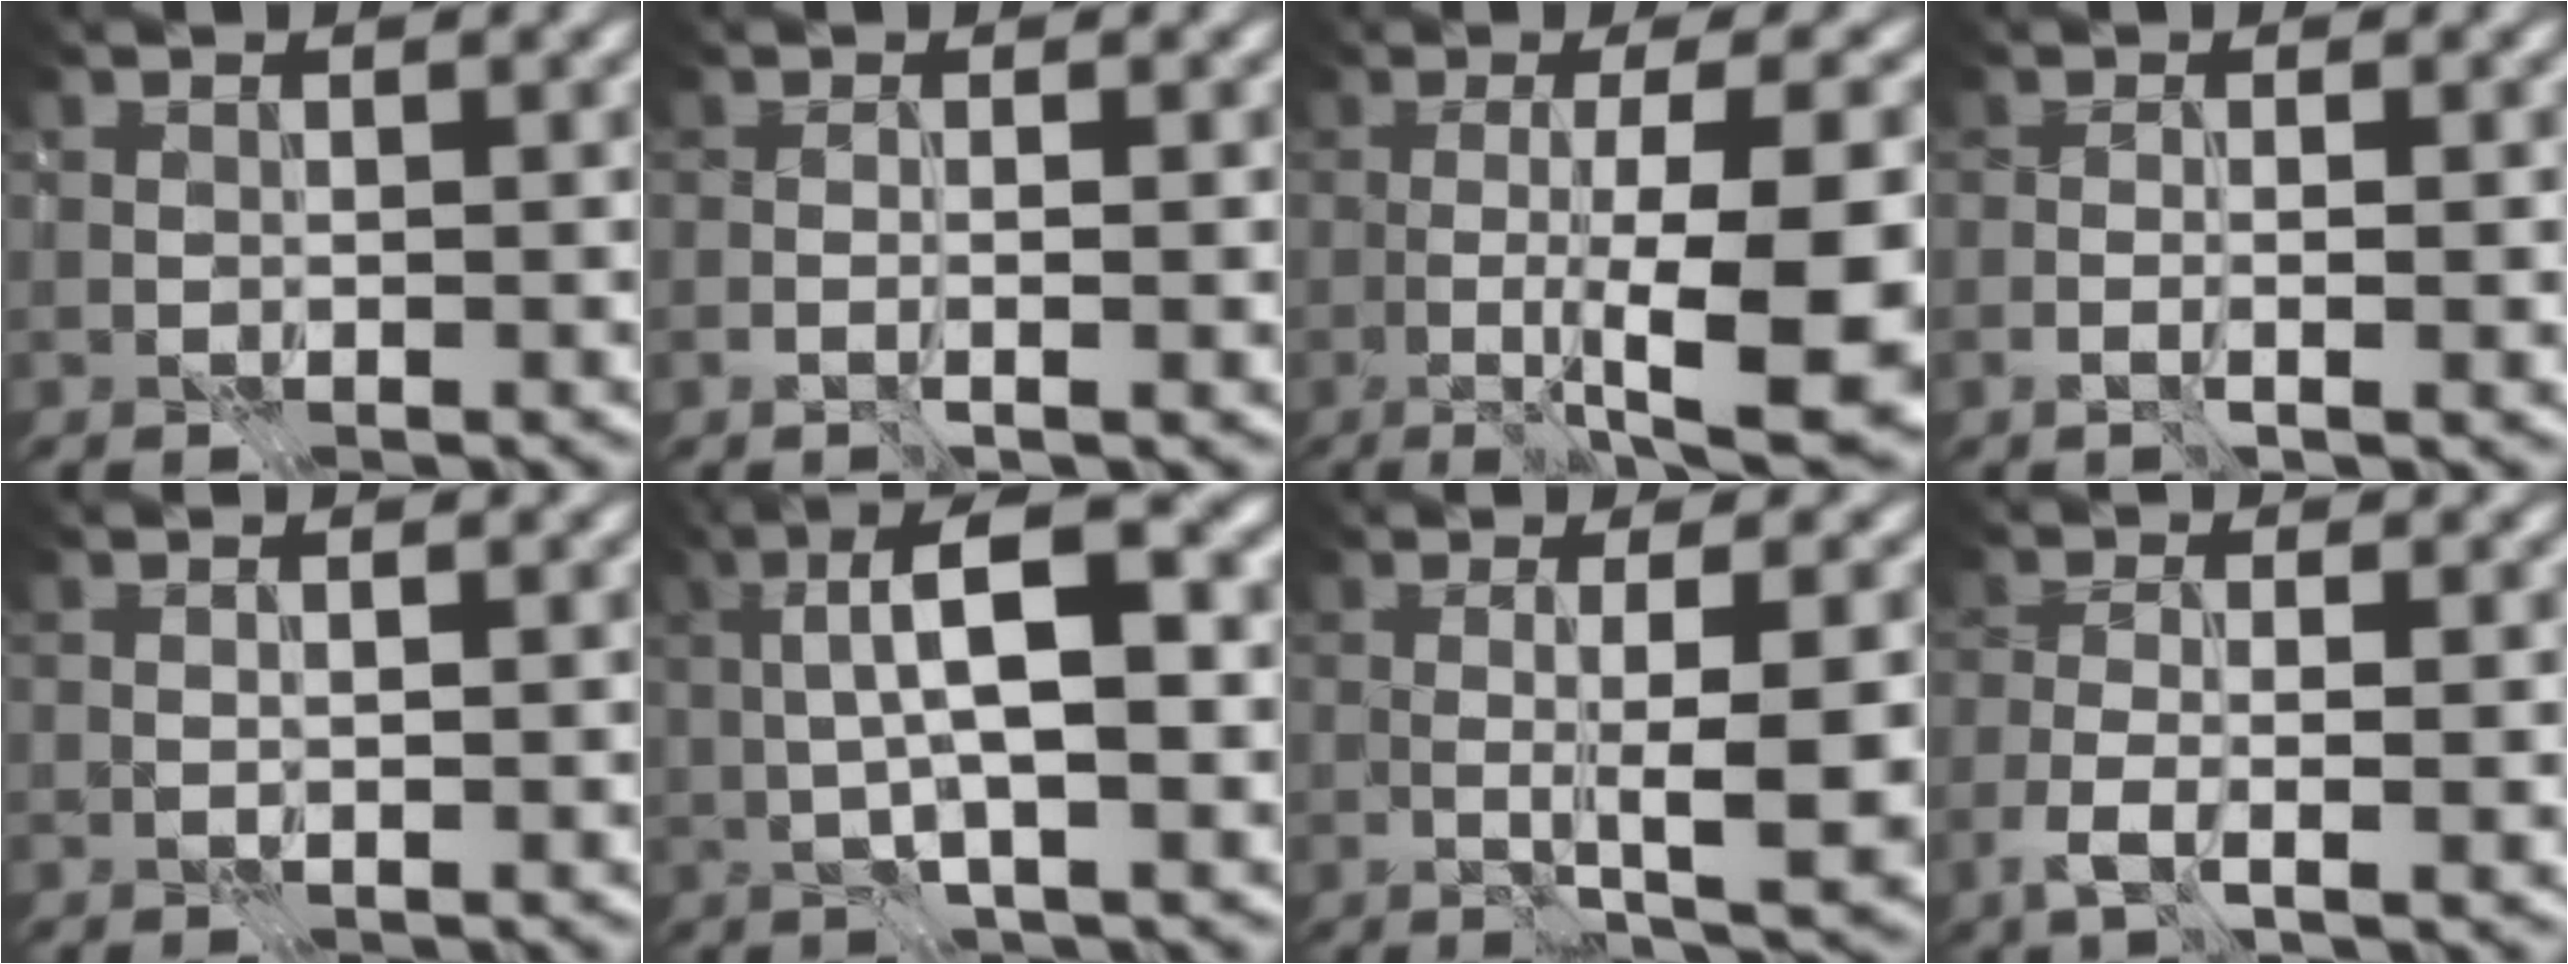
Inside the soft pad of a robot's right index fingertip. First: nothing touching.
{"total": 1.6, "force": [-0.5, 0.2, 1.5], "torque": [-0.020, -0.005, -0.006]}
{"total": 13.4, "force": [-2.5, 3.1, 12.8], "torque": [-0.167, -0.008, -0.032]}
{"total": 2.0, "force": [-0.6, 0.3, 1.8], "torque": [-0.024, -0.005, -0.008]}
{"total": 0.6, "force": [0.2, 0.2, 0.6], "torque": [-0.005, -0.008, -0.004]}
{"total": 8.2, "force": [0.6, 2.2, 7.9], "torque": [-0.130, 0.016, 0.005]}
{"total": 8.1, "force": [-0.9, 1.6, 7.9], "torque": [-0.105, -0.004, -0.007]}
{"total": 3.3, "force": [-1.3, 0.9, 2.9], "torque": [-0.054, -0.009, -0.026]}